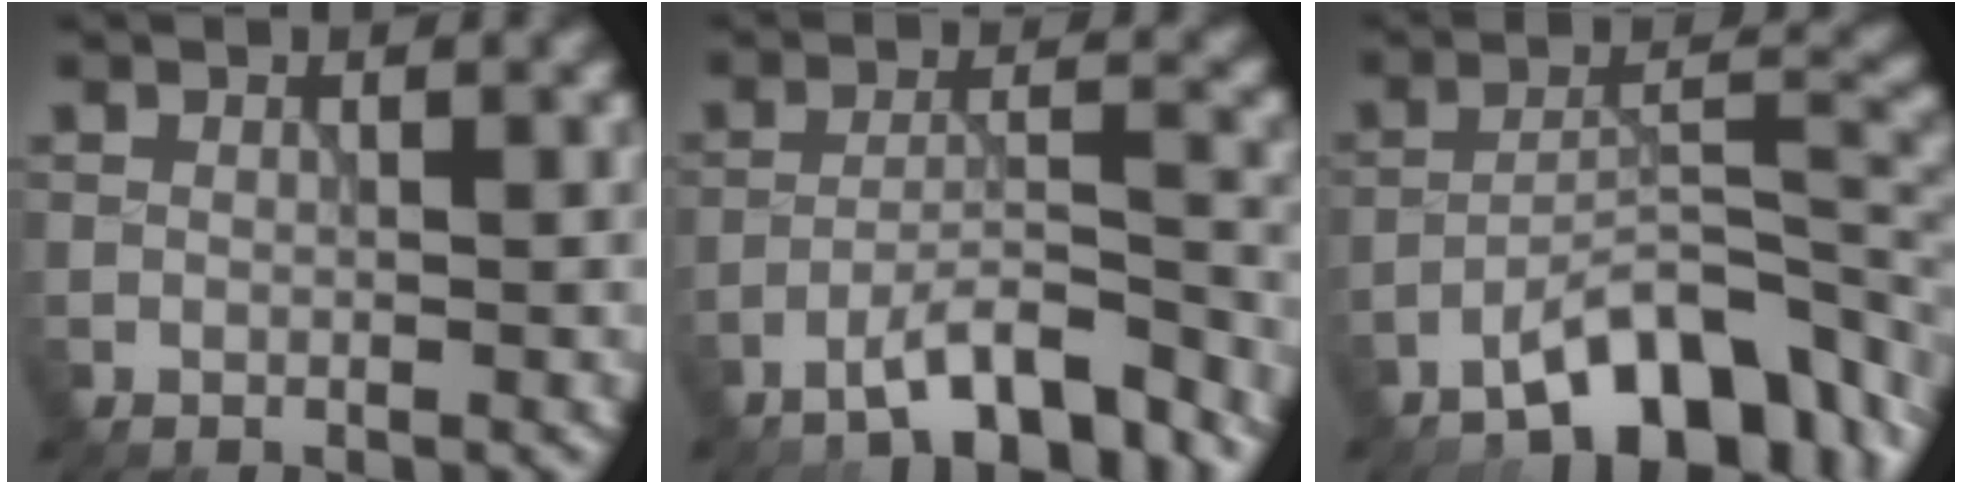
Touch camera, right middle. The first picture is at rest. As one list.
[{"total": 5.7, "force": [-4.5, 1.0, 3.5], "torque": [-0.051, 0.011, -0.079]}, {"total": 9.1, "force": [-6.2, 2.9, 5.9], "torque": [-0.081, 0.010, -0.106]}]